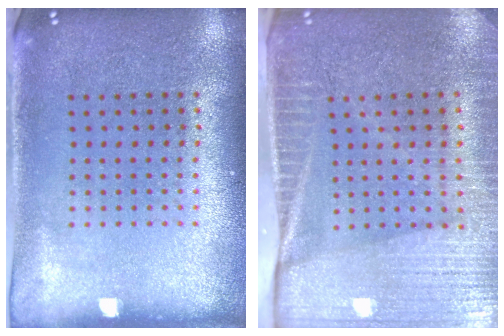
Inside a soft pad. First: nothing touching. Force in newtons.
{"total": 4.2, "press": 3.6, "slide": 2.1}